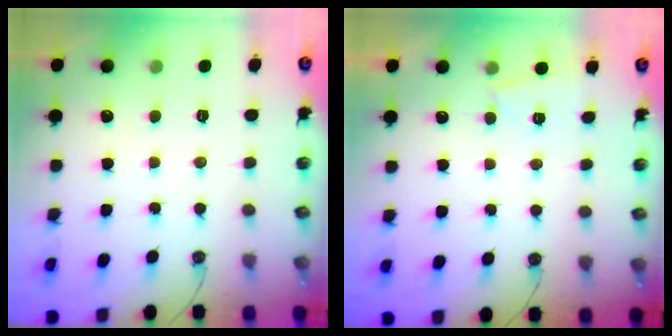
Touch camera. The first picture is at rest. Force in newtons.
{"total": 1.7, "press": 1.7, "slide": 0.5}